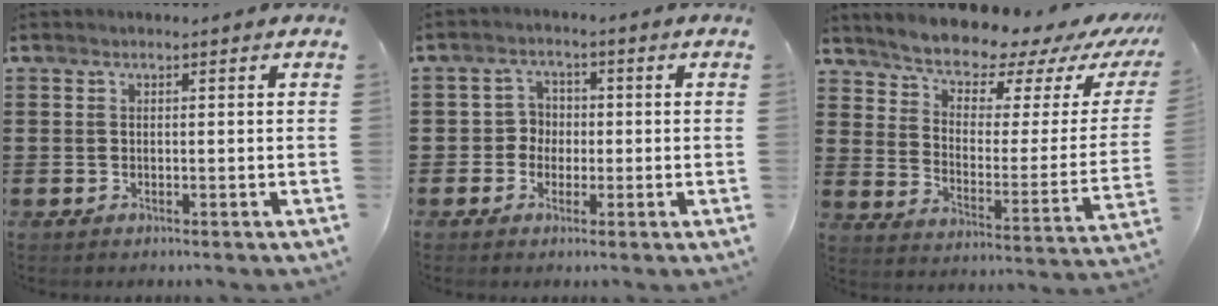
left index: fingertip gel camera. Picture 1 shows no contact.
{"total": 3.6, "force": [-0.8, 3.4, 0.9], "torque": [-0.033, 0.009, -0.020]}
{"total": 7.2, "force": [6.9, 1.5, 1.5], "torque": [-0.054, -0.063, 0.112]}